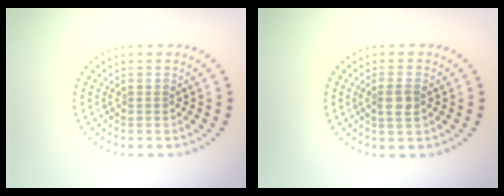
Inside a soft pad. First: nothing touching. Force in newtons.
{"total": 1.9, "press": 1.7, "slide": 0.7}